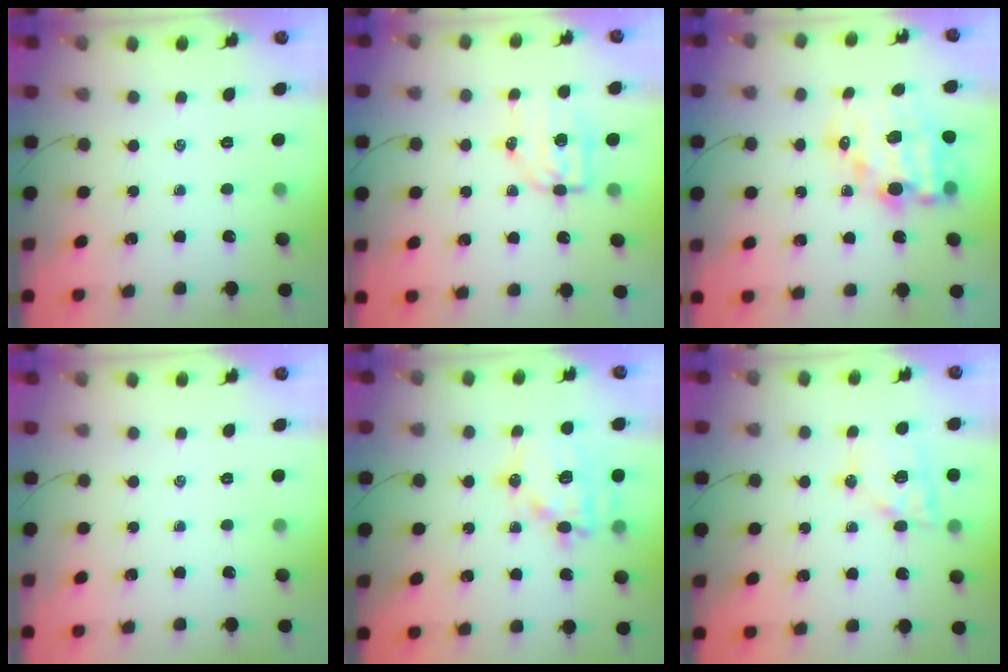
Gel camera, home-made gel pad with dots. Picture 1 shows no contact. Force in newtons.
{"total": 6.4, "press": 6.3, "slide": 1.1}
{"total": 15.4, "press": 15.1, "slide": 3.4}
{"total": 0.0}
{"total": 15.9, "press": 15.6, "slide": 3.0}
{"total": 13.4, "press": 13.1, "slide": 2.6}